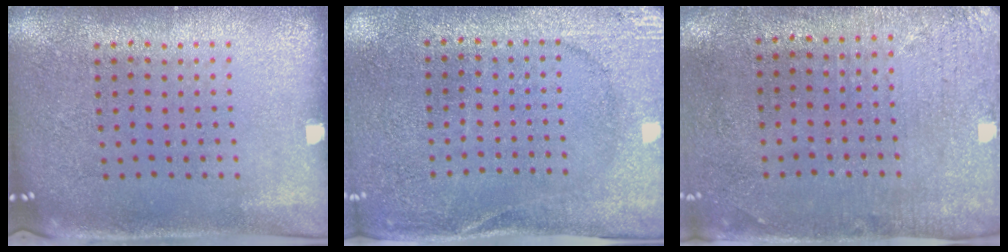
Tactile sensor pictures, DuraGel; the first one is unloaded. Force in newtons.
{"total": 2.6, "press": 2.5, "slide": 0.6}
{"total": 2.9, "press": 2.4, "slide": 1.7}